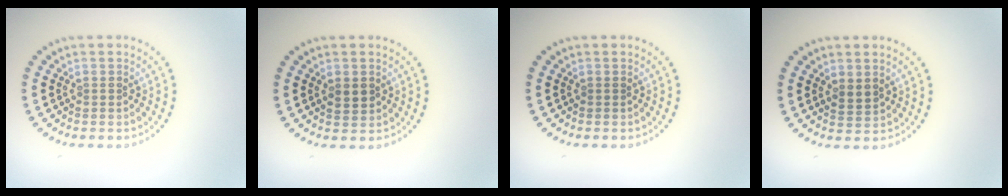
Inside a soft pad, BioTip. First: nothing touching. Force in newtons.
{"total": 1.6, "press": 1.6, "slide": 0.2}
{"total": 0.0}
{"total": 1.5, "press": 1.3, "slide": 0.7}